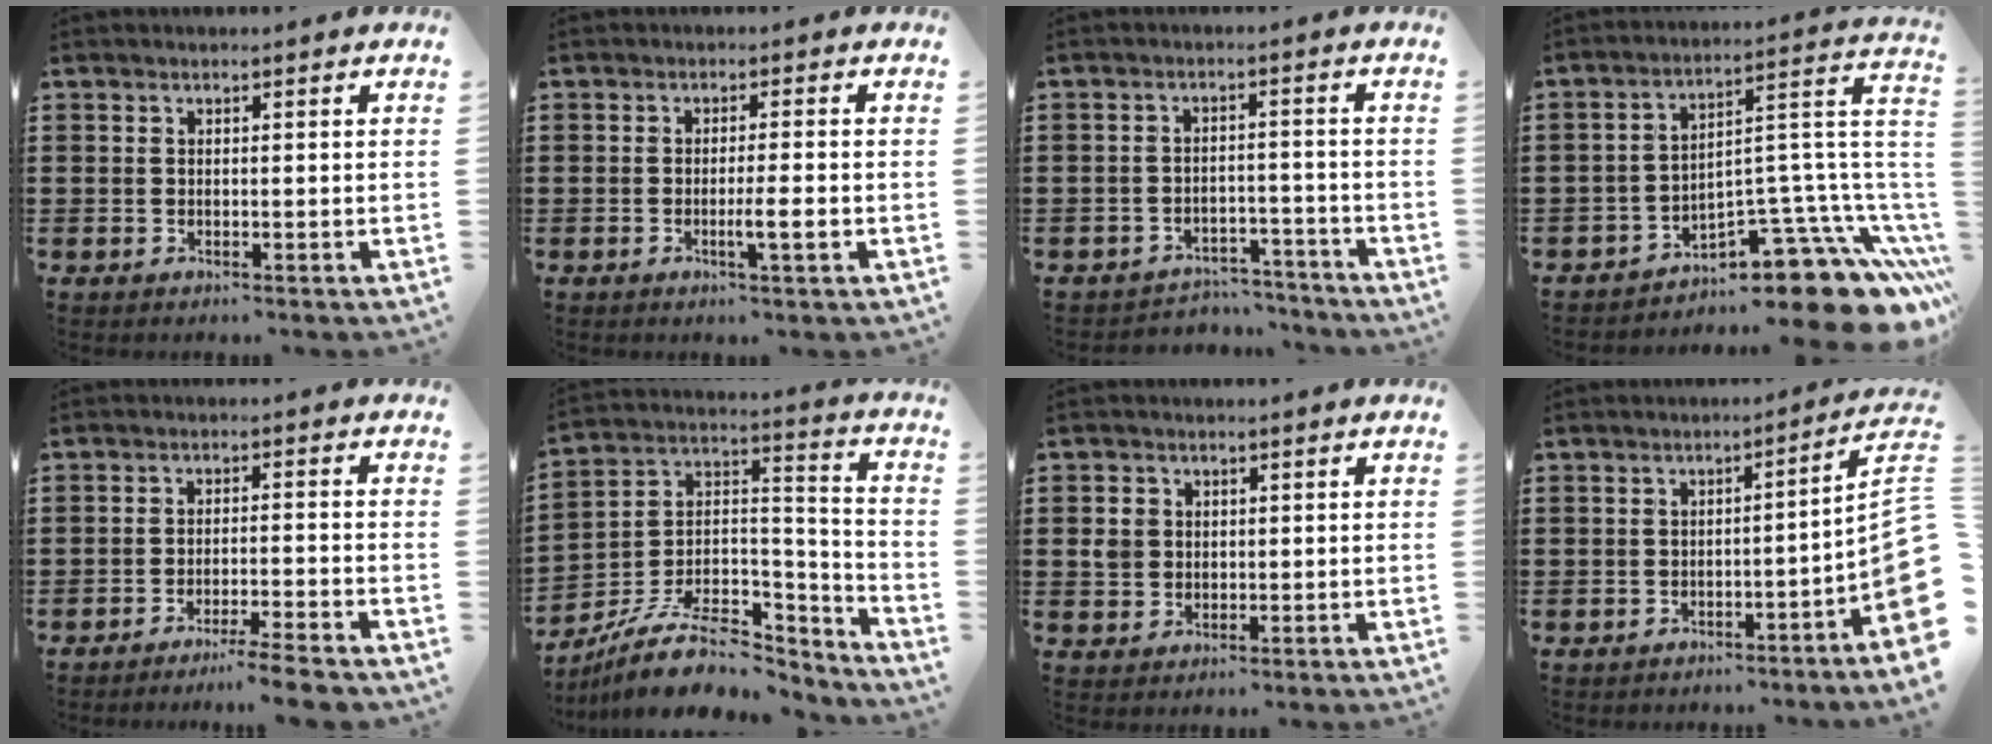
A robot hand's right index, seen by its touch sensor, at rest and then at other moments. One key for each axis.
{"total": 3.7, "fx": -1.3, "fy": 0.0, "fz": 3.5, "tx": -0.057, "ty": -0.008, "tz": -0.023}
{"total": 3.6, "fx": -3.5, "fy": 0.7, "fz": 0.3, "tx": -0.010, "ty": 0.005, "tz": -0.074}
{"total": 10.9, "fx": -7.4, "fy": 4.4, "fz": 6.6, "tx": -0.071, "ty": -0.003, "tz": -0.131}
{"total": 4.1, "fx": -3.7, "fy": -0.5, "fz": 1.6, "tx": -0.027, "ty": -0.007, "tz": -0.072}
{"total": 10.4, "fx": -8.2, "fy": 4.1, "fz": 5.0, "tx": -0.099, "ty": 0.022, "tz": -0.156}
{"total": 2.9, "fx": 0.3, "fy": 2.6, "fz": 1.3, "tx": -0.034, "ty": 0.010, "tz": 0.005}
{"total": 4.9, "fx": -2.2, "fy": 0.1, "fz": 4.5, "tx": -0.065, "ty": -0.026, "tz": -0.041}